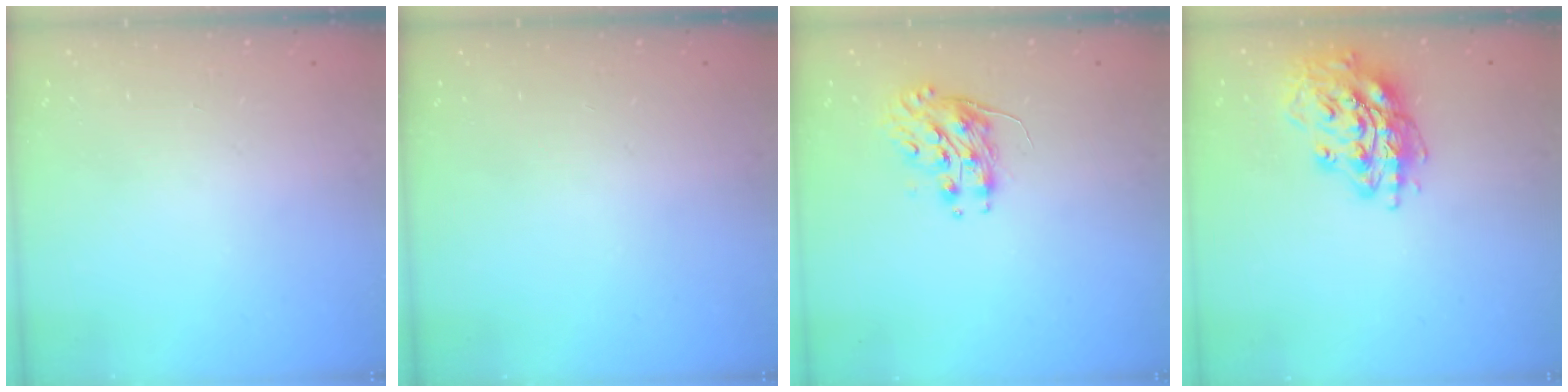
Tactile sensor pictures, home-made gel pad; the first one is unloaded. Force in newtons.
{"total": 0.0}
{"total": 8.2, "press": 8.2, "slide": 0.3}
{"total": 15.6, "press": 15.6, "slide": 1.3}